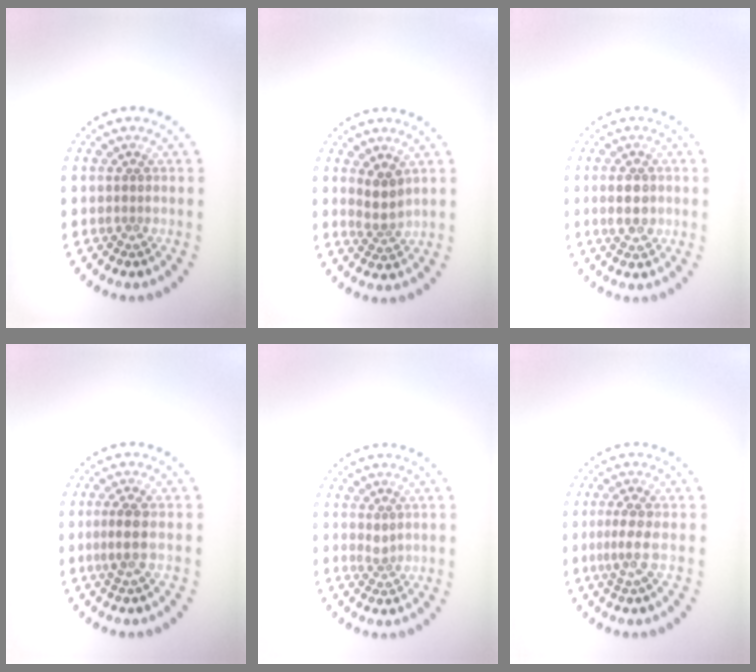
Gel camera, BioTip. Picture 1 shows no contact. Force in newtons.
{"total": 2.2, "press": 1.7, "slide": 1.3}
{"total": 2.7, "press": 2.7, "slide": 0.1}
{"total": 2.0, "press": 1.6, "slide": 1.2}
{"total": 0.9, "press": 0.6, "slide": 0.7}
{"total": 2.1, "press": 1.4, "slide": 1.6}